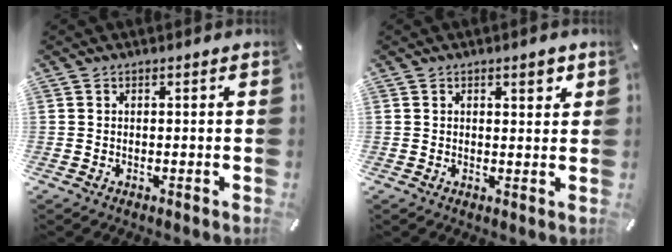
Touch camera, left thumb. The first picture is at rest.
{"total": 2.6, "force": [1.6, 1.1, 1.8], "torque": [-0.020, -0.003, 0.024]}